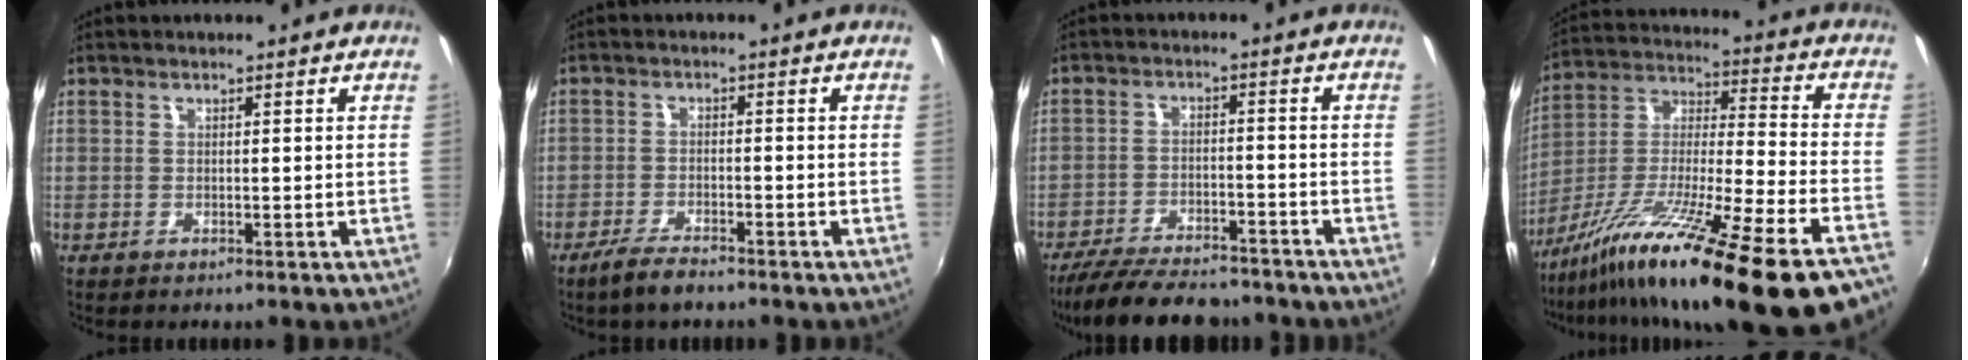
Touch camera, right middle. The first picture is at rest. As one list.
[{"total": 4.5, "force": [-3.7, 1.0, 2.4], "torque": [-0.071, -0.005, -0.072]}, {"total": 16.5, "force": [-14.0, 4.8, 7.3], "torque": [-0.155, -0.019, -0.211]}, {"total": 28.3, "force": [-20.1, 0.5, 19.9], "torque": [-0.312, -0.065, -0.333]}]